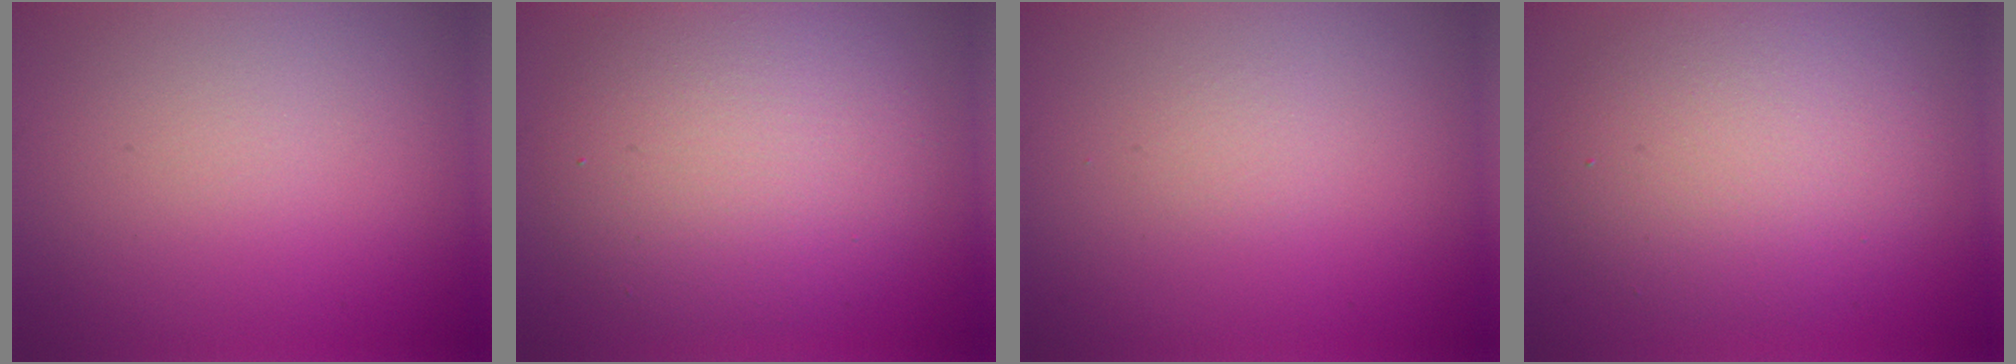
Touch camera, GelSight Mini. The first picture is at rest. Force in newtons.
{"total": 7.6, "press": 7.6, "slide": 0.2}
{"total": 0.0}
{"total": 6.3, "press": 6.3, "slide": 0.5}